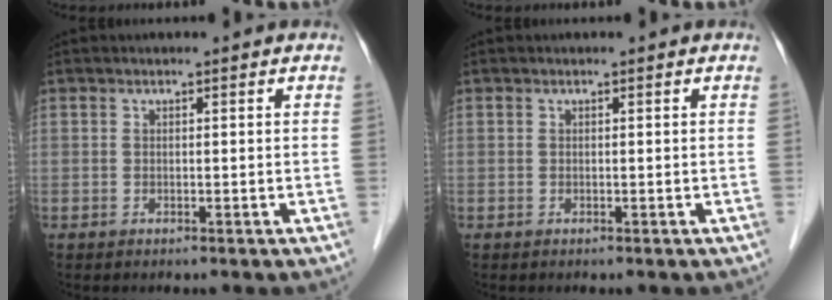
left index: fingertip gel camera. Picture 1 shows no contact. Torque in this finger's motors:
{"motor_torque": [-0.01, 0.01, 0.00, 0.00]}